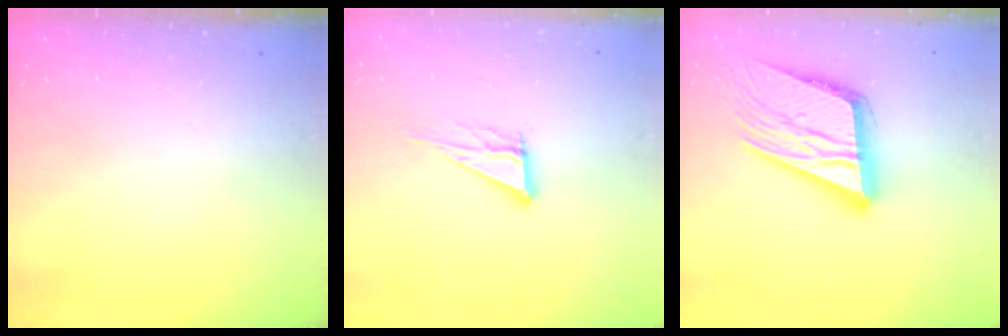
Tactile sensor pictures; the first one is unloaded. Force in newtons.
{"total": 8.0, "press": 8.0, "slide": 0.7}
{"total": 19.1, "press": 18.9, "slide": 2.6}